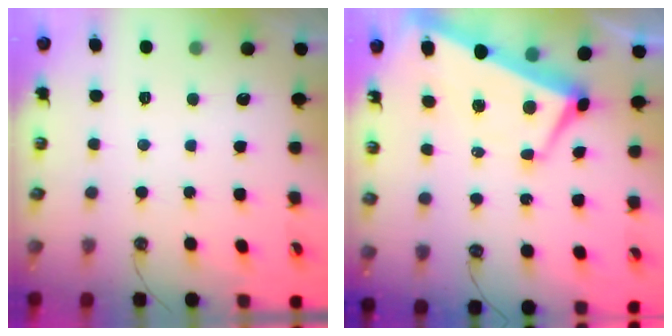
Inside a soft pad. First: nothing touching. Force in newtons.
{"total": 1.7, "press": 1.0, "slide": 1.3}